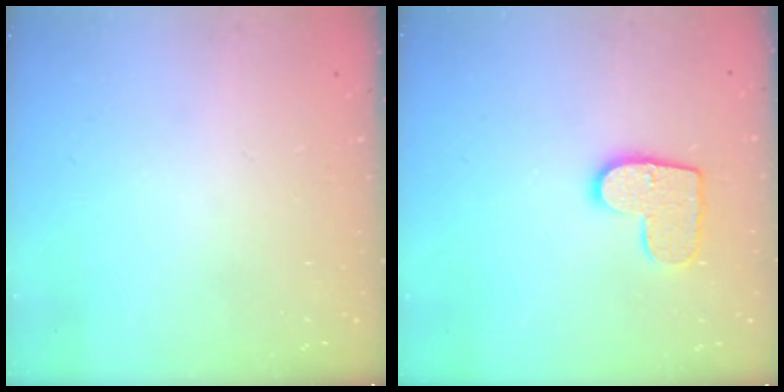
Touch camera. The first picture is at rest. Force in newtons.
{"total": 10.4, "press": 10.4, "slide": 0.5}